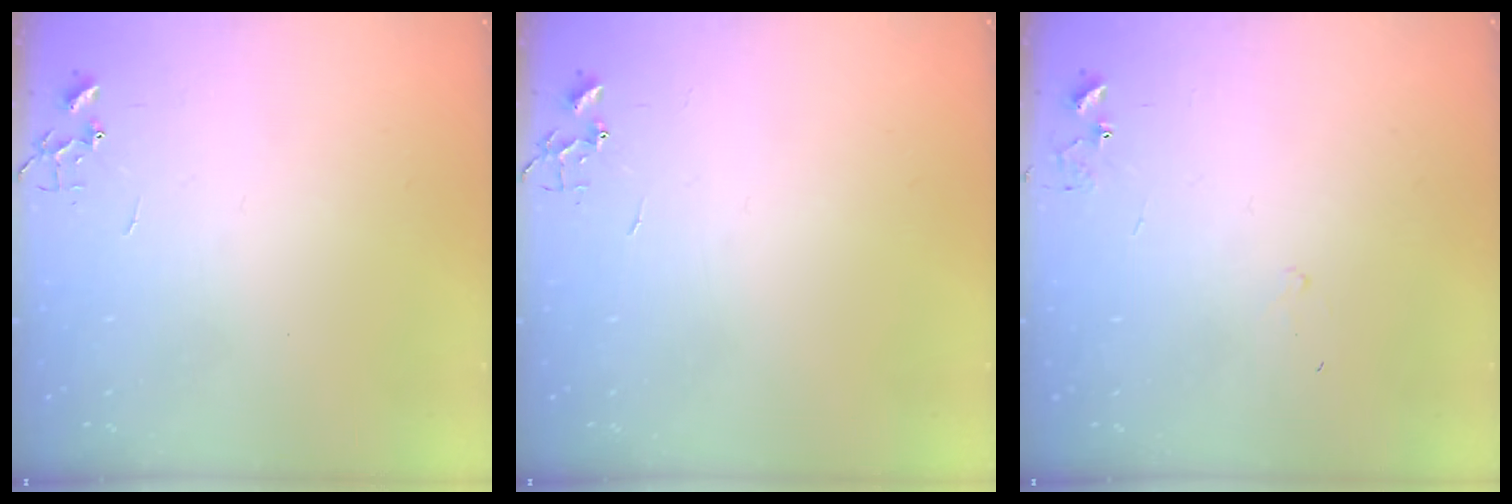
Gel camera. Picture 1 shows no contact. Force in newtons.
{"total": 0.0}
{"total": 7.4, "press": 7.4, "slide": 0.5}